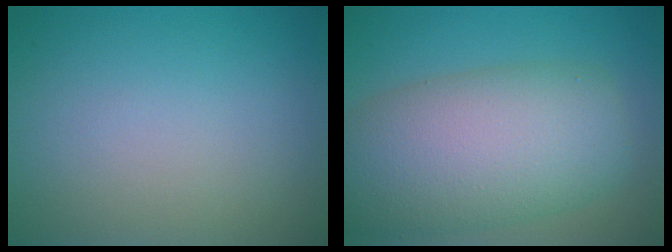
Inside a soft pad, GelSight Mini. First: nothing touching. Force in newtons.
{"total": 10.4, "press": 10.4, "slide": 0.2}